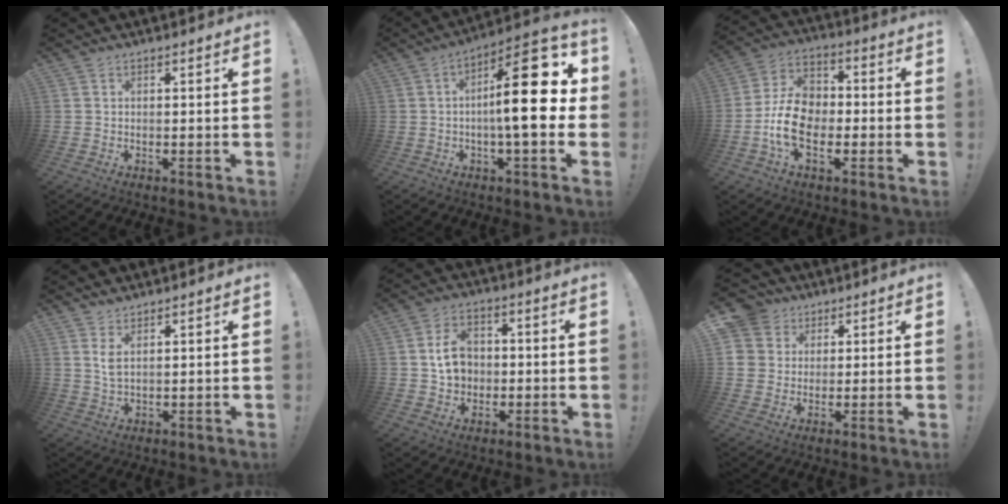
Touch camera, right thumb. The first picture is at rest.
{"total": 21.3, "force": [1.7, 6.5, 20.2], "torque": [-0.293, -0.012, 0.022]}
{"total": 14.3, "force": [-4.3, 9.8, 9.5], "torque": [-0.175, 0.034, -0.075]}
{"total": 4.0, "force": [2.3, 2.0, 2.7], "torque": [-0.047, -0.014, 0.042]}
{"total": 10.0, "force": [0.5, 8.4, 5.4], "torque": [-0.067, 0.009, 0.013]}
{"total": 7.5, "force": [2.8, 6.8, 1.6], "torque": [-0.031, -0.014, 0.057]}